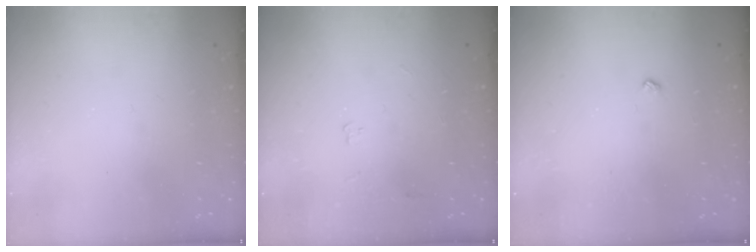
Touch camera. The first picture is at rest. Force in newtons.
{"total": 3.2, "press": 3.2, "slide": 0.5}
{"total": 2.5, "press": 2.4, "slide": 0.5}